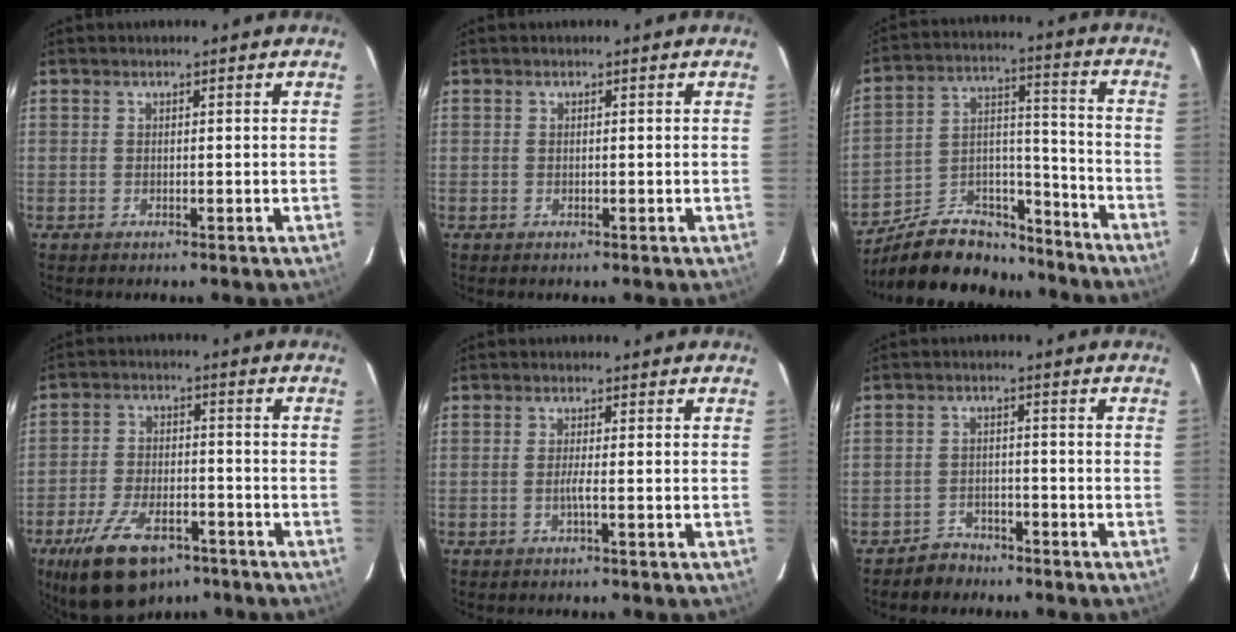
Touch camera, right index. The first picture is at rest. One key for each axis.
{"total": 0.0}
{"total": 17.9, "fx": -14.0, "fy": 8.3, "fz": 7.3, "tx": -0.141, "ty": 0.050, "tz": -0.213}
{"total": 15.1, "fx": -9.7, "fy": 7.3, "fz": 9.0, "tx": -0.191, "ty": -0.015, "tz": -0.163}
{"total": 1.4, "fx": -0.6, "fy": -0.4, "fz": 1.2, "tx": -0.022, "ty": -0.002, "tz": -0.012}
{"total": 4.0, "fx": -3.2, "fy": 2.4, "fz": 0.0, "tx": -0.008, "ty": 0.017, "tz": -0.054}